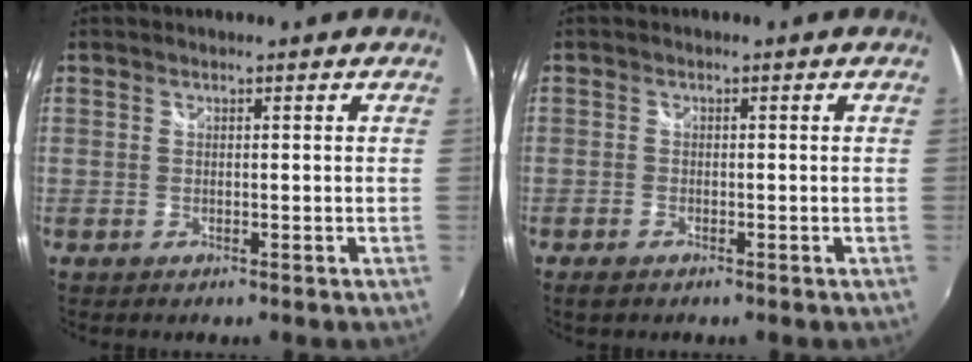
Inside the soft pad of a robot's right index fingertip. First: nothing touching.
{"total": 2.0, "force": [-1.5, 0.9, 0.9], "torque": [-0.023, -0.005, -0.029]}